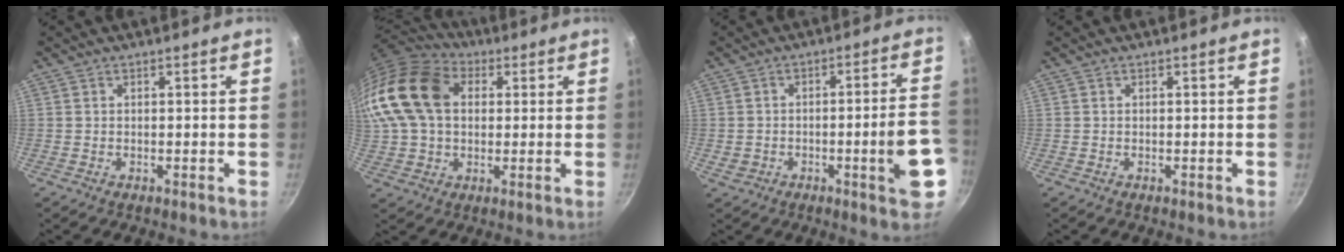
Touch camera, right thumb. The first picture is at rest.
{"total": 20.0, "force": [4.0, 14.2, 13.5], "torque": [-0.262, 0.028, 0.059]}
{"total": 10.3, "force": [-3.1, 2.5, 9.5], "torque": [-0.120, 0.027, -0.035]}
{"total": 0.0}